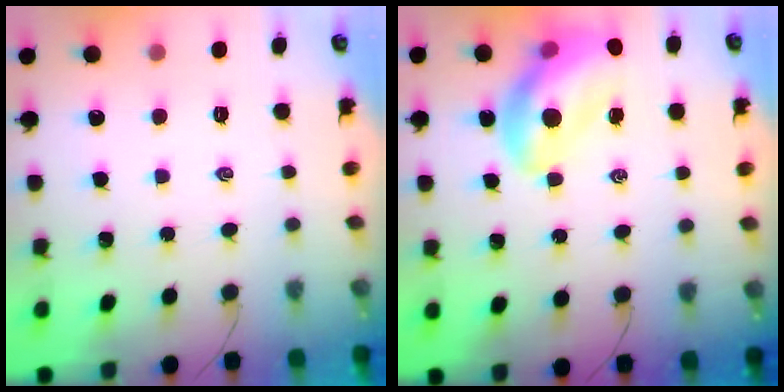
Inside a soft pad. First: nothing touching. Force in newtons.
{"total": 13.2, "press": 12.6, "slide": 3.9}